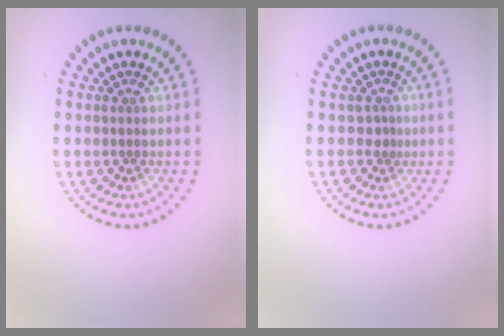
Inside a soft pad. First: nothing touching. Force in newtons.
{"total": 0.8, "press": 0.5, "slide": 0.6}